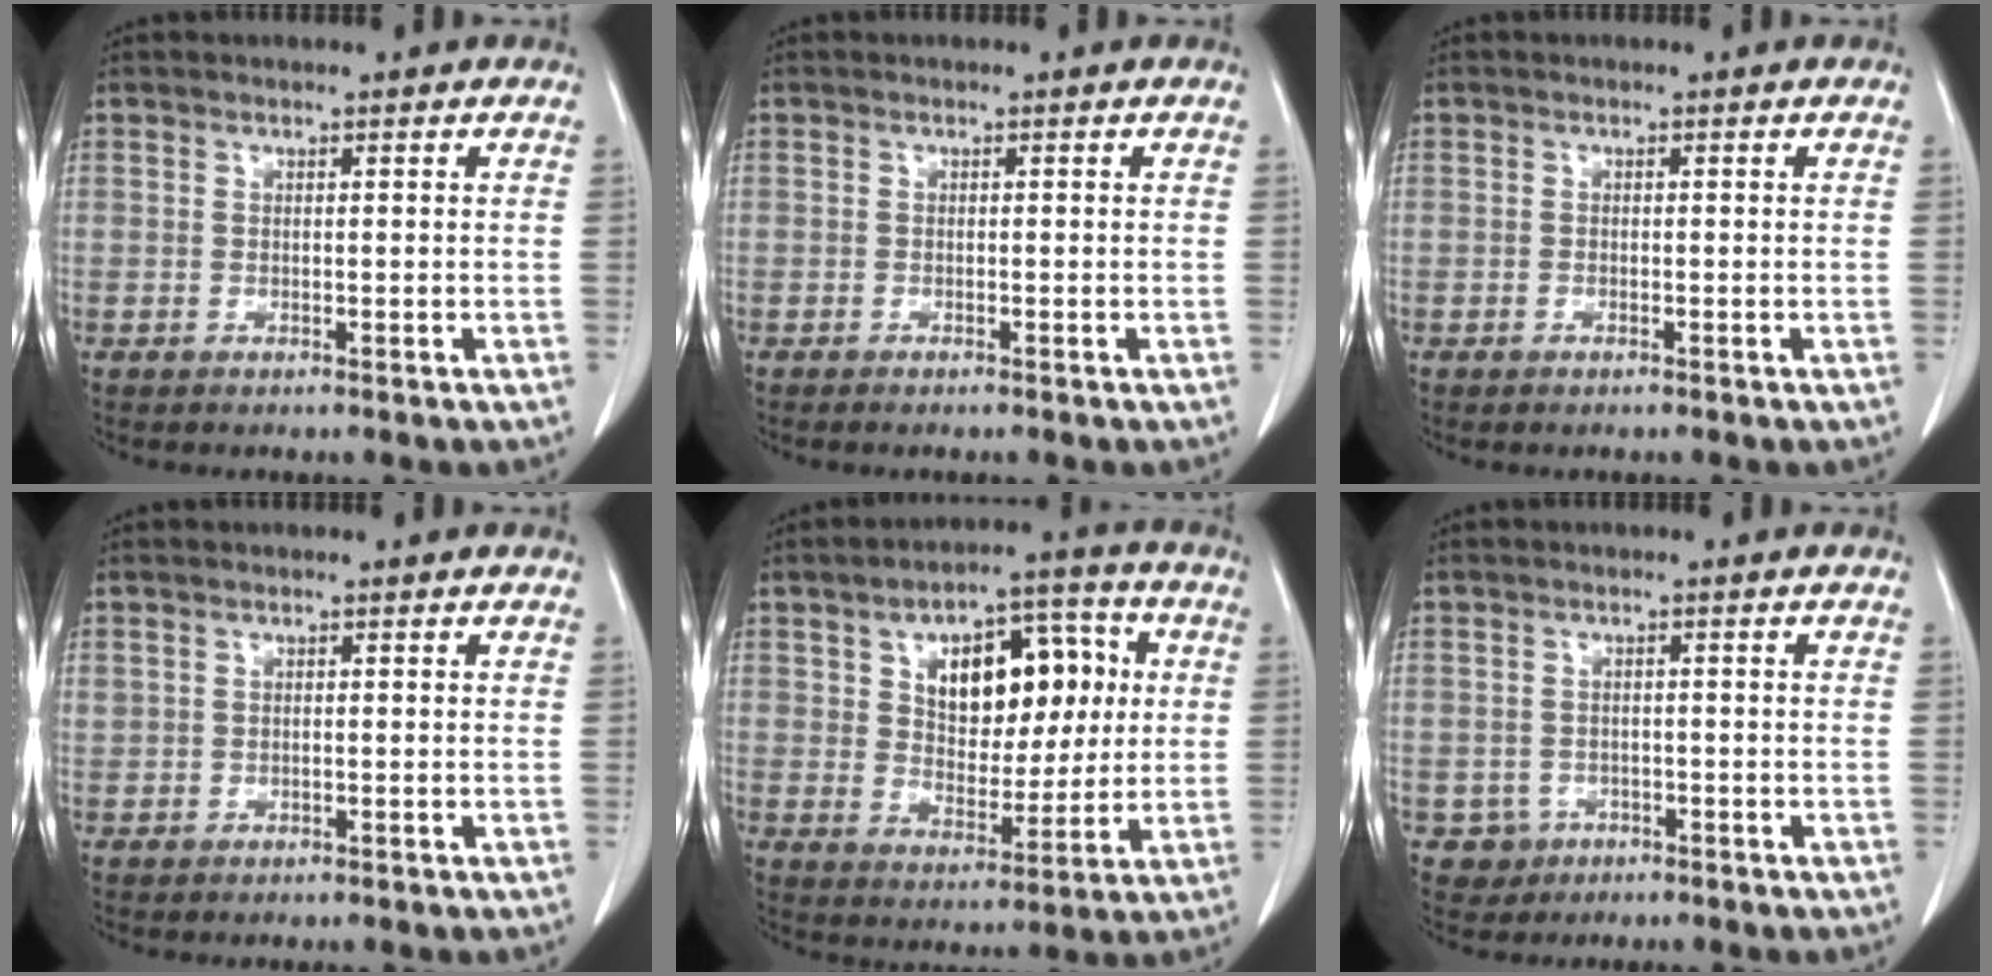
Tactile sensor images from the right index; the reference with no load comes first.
{"total": 1.0, "force": [-0.8, 0.1, 0.5], "torque": [-0.012, -0.003, -0.010]}
{"total": 0.6, "force": [-0.5, 0.2, 0.3], "torque": [-0.009, -0.001, -0.005]}
{"total": 1.1, "force": [0.2, 0.9, 0.5], "torque": [-0.015, 0.010, 0.011]}
{"total": 13.9, "force": [3.5, 7.7, 11.1], "torque": [-0.164, 0.029, 0.062]}
{"total": 3.1, "force": [-1.3, 2.9, 0.0], "torque": [0.007, 0.011, -0.015]}